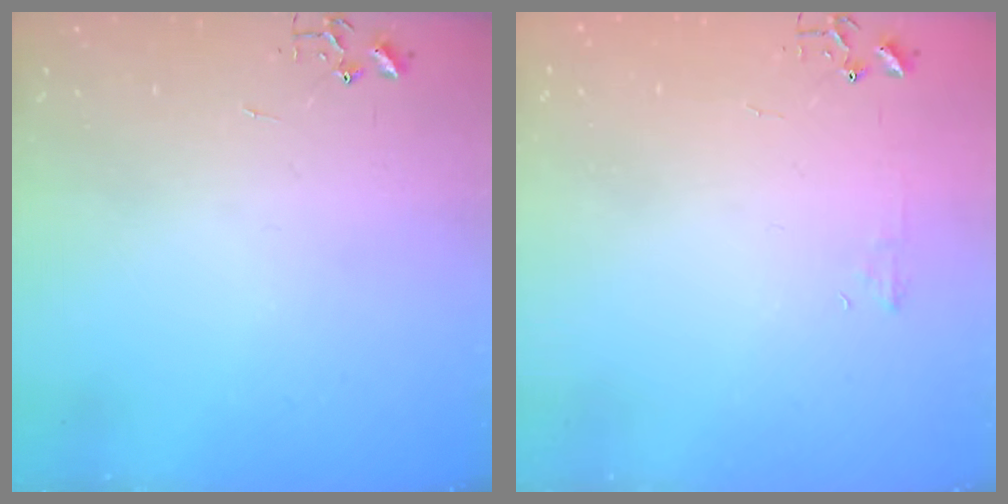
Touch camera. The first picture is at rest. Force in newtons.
{"total": 4.8, "press": 4.7, "slide": 0.7}